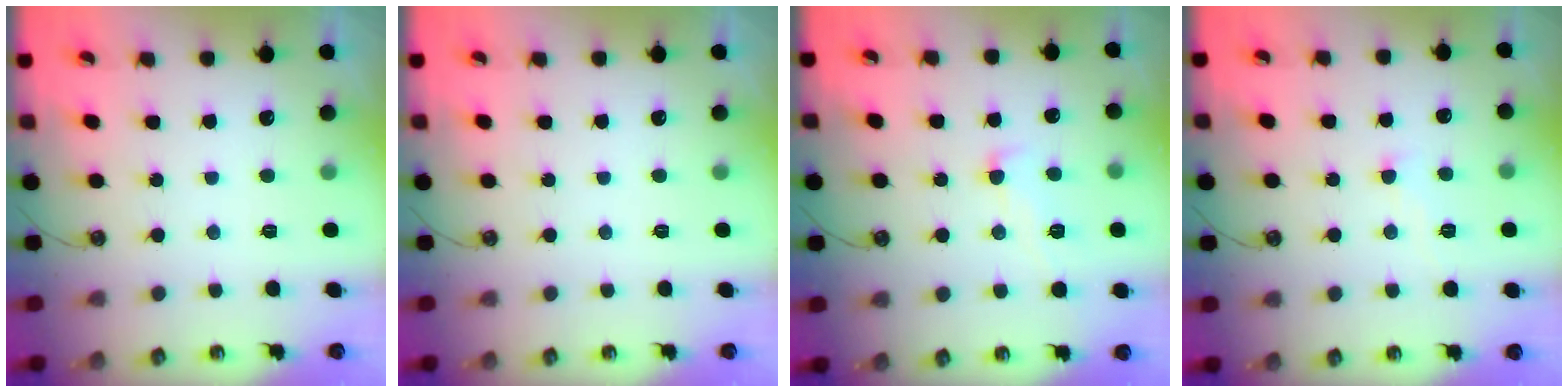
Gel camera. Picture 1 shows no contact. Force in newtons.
{"total": 0.0}
{"total": 0.9, "press": 0.2, "slide": 0.9}
{"total": 1.3, "press": 1.1, "slide": 0.6}